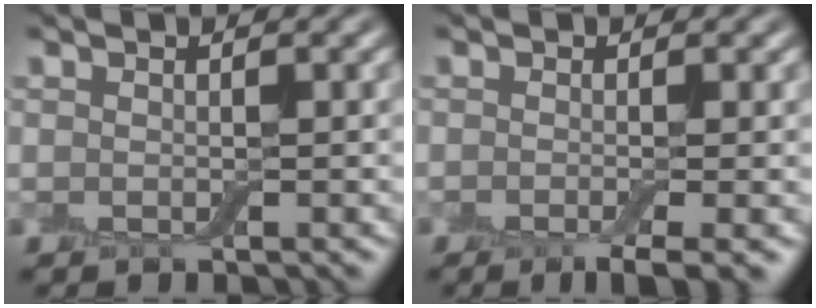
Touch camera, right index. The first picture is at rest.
{"total": 3.2, "force": [-1.8, 0.7, 2.6], "torque": [-0.042, -0.006, -0.030]}